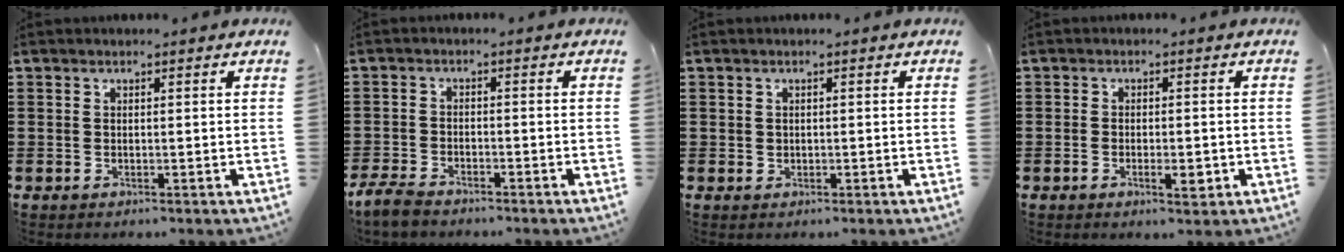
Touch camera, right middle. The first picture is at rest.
{"total": 3.3, "force": [-3.0, 0.9, 1.3], "torque": [-0.045, -0.002, -0.066]}
{"total": 0.6, "force": [0.2, 0.6, 0.1], "torque": [-0.004, 0.004, 0.003]}
{"total": 2.6, "force": [-1.1, 1.1, 2.1], "torque": [-0.037, 0.002, -0.019]}